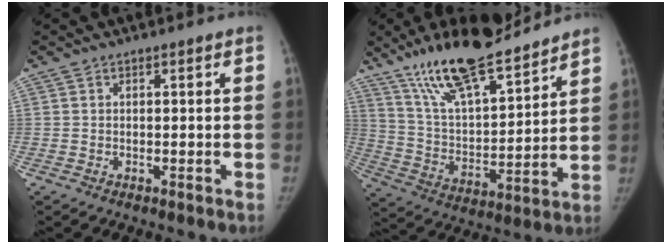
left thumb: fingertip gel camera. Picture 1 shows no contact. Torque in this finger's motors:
{"motor_torque": [0.48, -0.23, 1.50, -1.03, 0.22]}